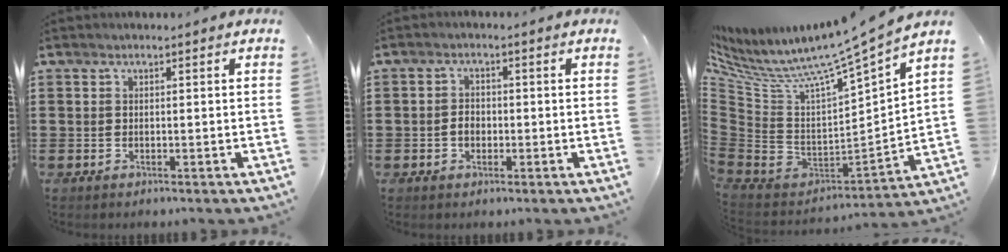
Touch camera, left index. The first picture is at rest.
{"total": 2.2, "force": [-0.5, 1.6, 1.4], "torque": [-0.029, 0.005, -0.011]}
{"total": 8.4, "force": [6.9, -0.2, 4.8], "torque": [-0.113, -0.066, 0.100]}